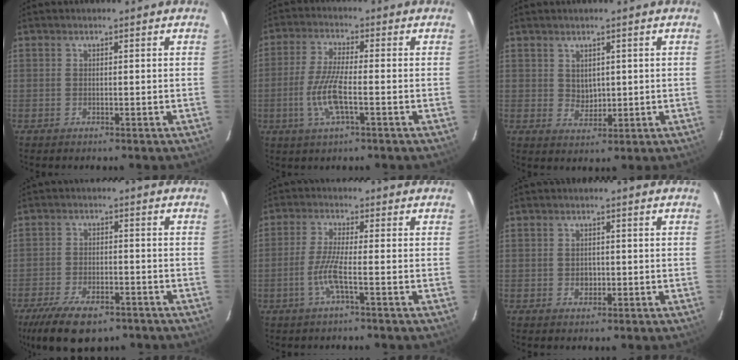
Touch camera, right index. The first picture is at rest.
{"total": 8.3, "force": [-2.4, 1.5, 7.8], "torque": [-0.163, -0.005, -0.048]}
{"total": 2.9, "force": [1.1, 2.4, 1.1], "torque": [-0.014, -0.001, 0.029]}
{"total": 13.9, "force": [-9.5, 6.1, 8.1], "torque": [-0.184, -0.029, -0.154]}
{"total": 5.1, "force": [-2.0, -0.4, 4.6], "torque": [-0.104, -0.004, -0.040]}
{"total": 1.9, "force": [-0.3, 1.7, 0.9], "torque": [-0.014, 0.004, -0.002]}